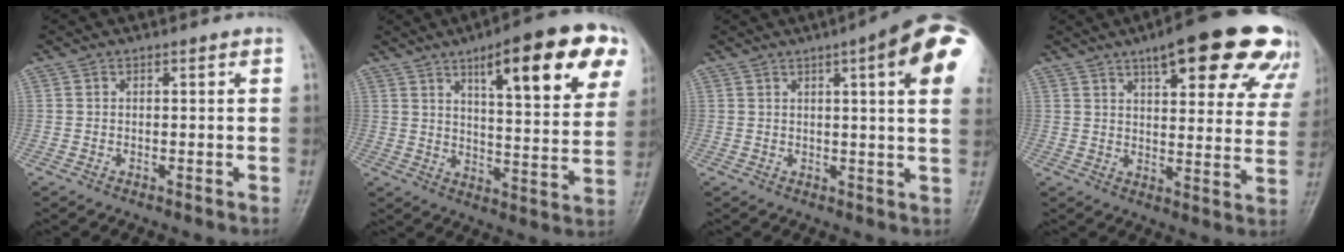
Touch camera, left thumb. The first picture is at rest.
{"total": 20.1, "force": [9.9, 5.4, 16.7], "torque": [-0.197, -0.023, 0.138]}
{"total": 15.3, "force": [5.8, 2.8, 13.9], "torque": [-0.165, -0.006, 0.065]}
{"total": 22.1, "force": [13.6, 7.1, 15.9], "torque": [-0.170, -0.027, 0.167]}